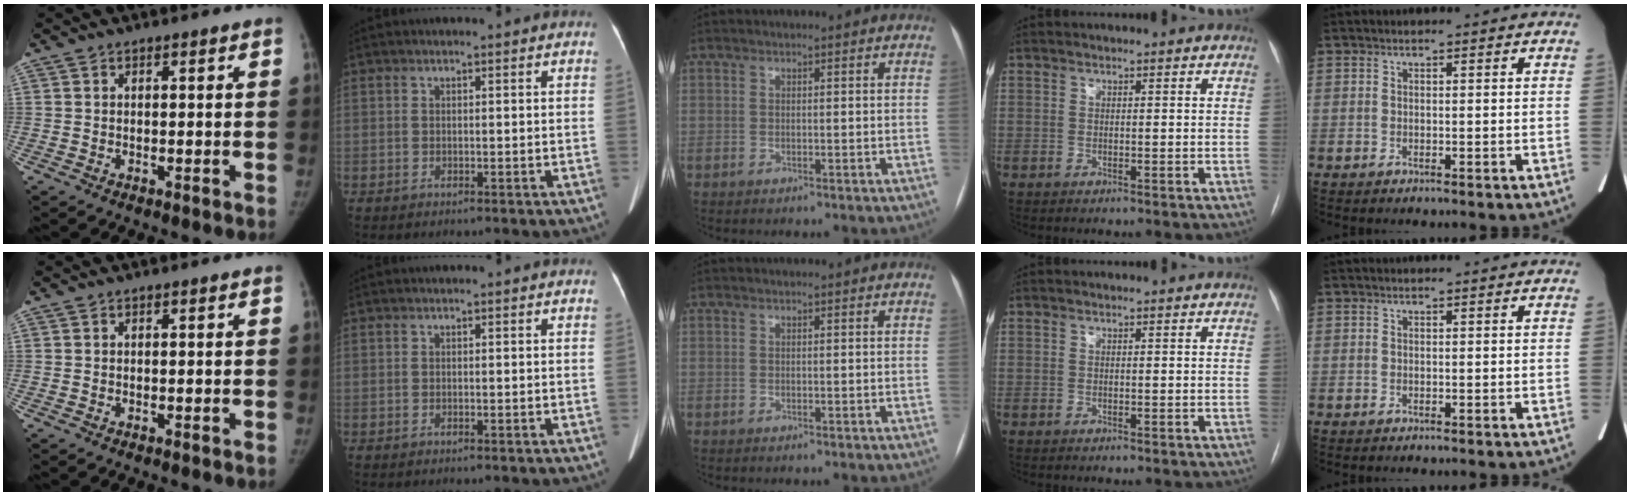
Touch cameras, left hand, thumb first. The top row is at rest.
{}